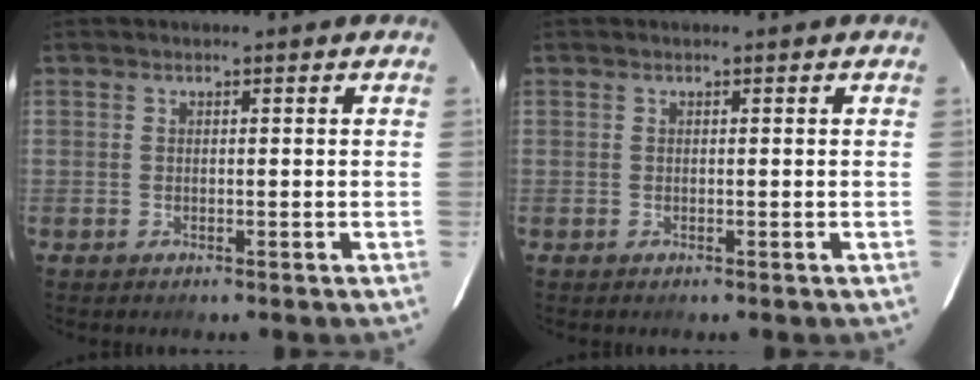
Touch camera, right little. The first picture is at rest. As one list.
[{"total": 0.0}]